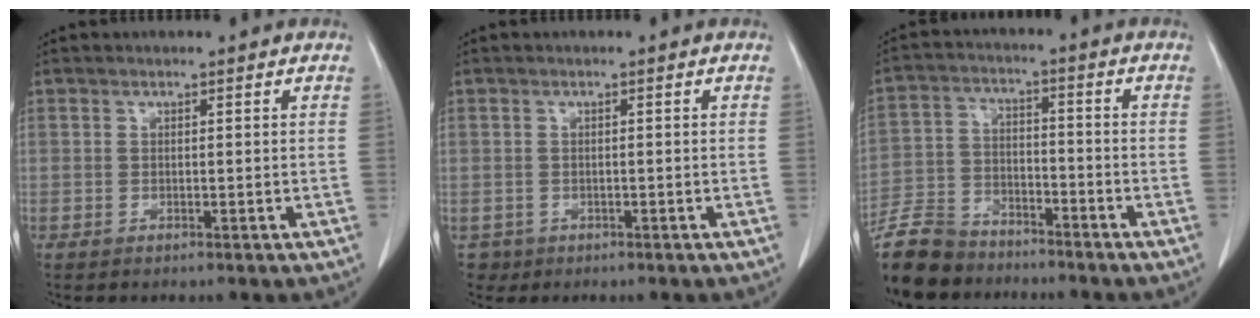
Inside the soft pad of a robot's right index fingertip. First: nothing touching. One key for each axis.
{"total": 2.6, "fx": -0.9, "fy": 2.4, "fz": 0.2, "tx": -0.002, "ty": 0.004, "tz": -0.010}
{"total": 12.7, "fx": -11.0, "fy": 5.2, "fz": 3.7, "tx": -0.087, "ty": -0.001, "tz": -0.203}